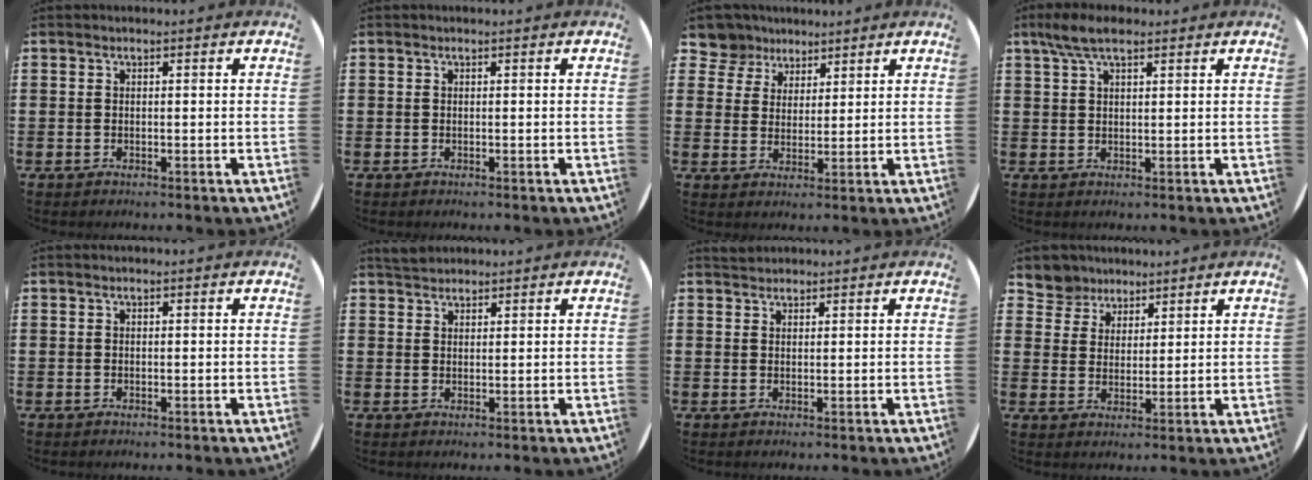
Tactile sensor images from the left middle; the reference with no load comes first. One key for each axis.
{"total": 0.0}
{"total": 5.4, "fx": 4.4, "fy": 3.2, "fz": 0.0, "tx": -0.025, "ty": -0.005, "tz": 0.083}
{"total": 4.6, "fx": 3.1, "fy": 1.5, "fz": 3.1, "tx": -0.066, "ty": 0.009, "tz": 0.057}
{"total": 0.0}
{"total": 2.1, "fx": 2.0, "fy": 0.5, "fz": 0.1, "tx": 0.002, "ty": 0.002, "tz": 0.037}
{"total": 1.3, "fx": 1.2, "fy": 0.3, "fz": 0.0, "tx": -0.001, "ty": 0.004, "tz": 0.024}
{"total": 4.7, "fx": 4.1, "fy": 2.2, "fz": -0.3, "tx": -0.014, "ty": -0.005, "tz": 0.080}